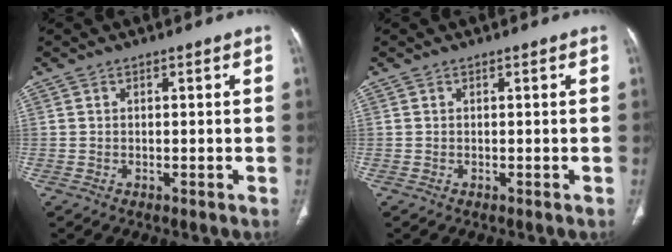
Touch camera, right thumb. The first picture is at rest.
{"total": 0.0}